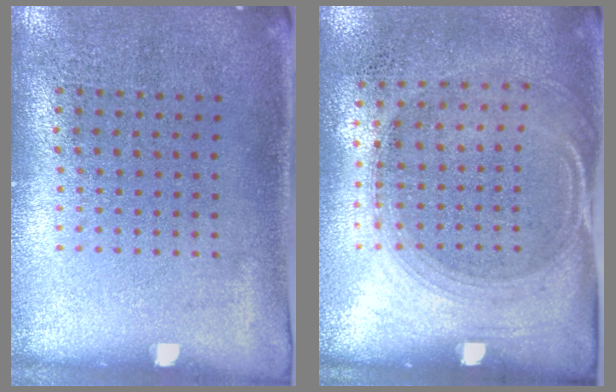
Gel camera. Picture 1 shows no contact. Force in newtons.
{"total": 1.5, "press": 1.3, "slide": 0.7}